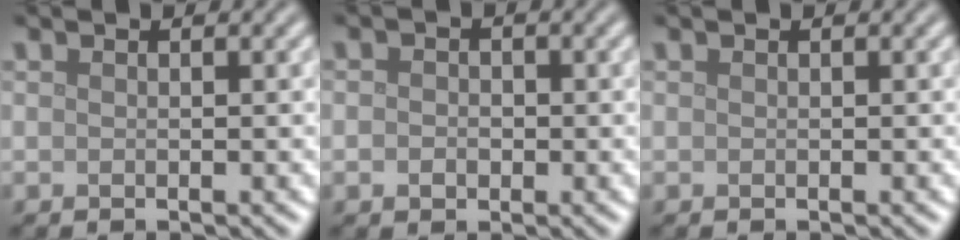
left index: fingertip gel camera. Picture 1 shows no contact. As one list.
[{"total": 1.6, "force": [-0.1, 1.4, 0.9], "torque": [-0.011, 0.001, -0.010]}, {"total": 0.0}]